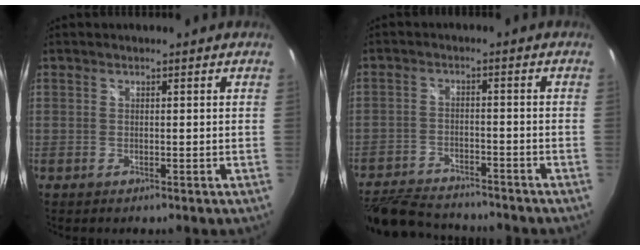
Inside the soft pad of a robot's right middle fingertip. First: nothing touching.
{"total": 15.5, "force": [-13.7, 4.6, 5.9], "torque": [-0.146, -0.013, -0.219]}